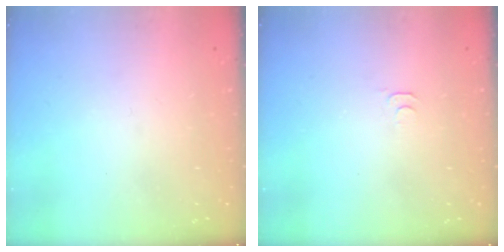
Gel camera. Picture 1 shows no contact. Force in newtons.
{"total": 2.8, "press": 2.7, "slide": 0.5}